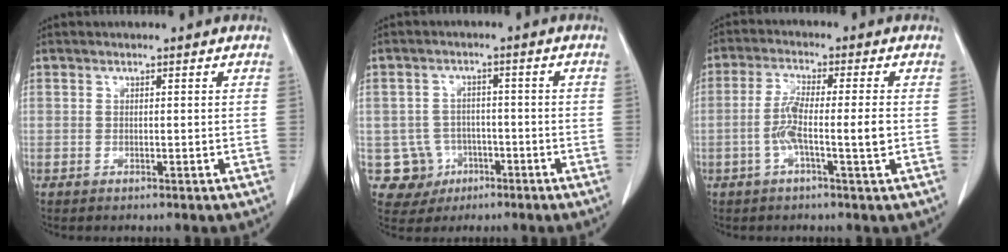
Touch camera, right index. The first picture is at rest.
{"total": 6.0, "force": [-1.9, 5.6, 0.4], "torque": [-0.005, 0.010, -0.024]}
{"total": 6.2, "force": [-1.3, 0.1, 6.0], "torque": [-0.121, 0.004, -0.025]}